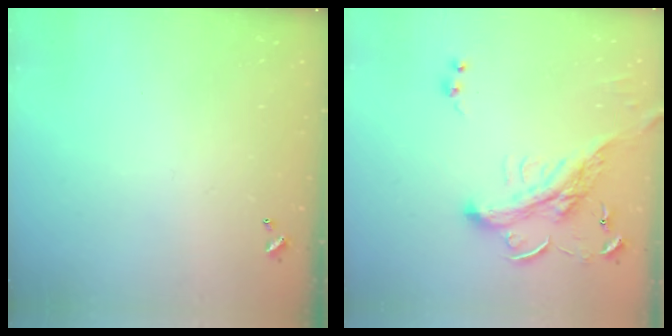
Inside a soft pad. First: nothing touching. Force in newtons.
{"total": 3.9, "press": 3.7, "slide": 1.3}